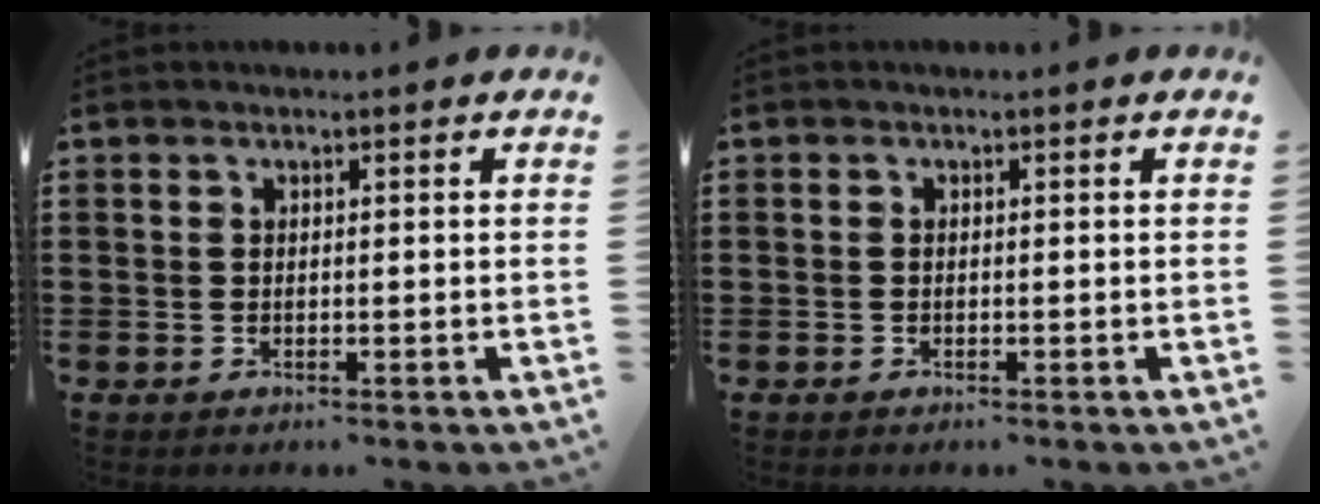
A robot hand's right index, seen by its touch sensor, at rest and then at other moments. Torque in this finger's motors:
{"motor_torque": [-1.09, 1.06, -0.06, -0.01]}